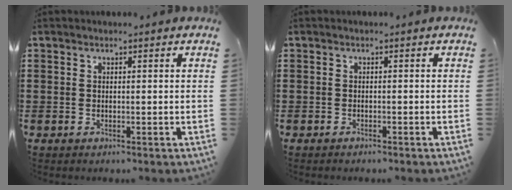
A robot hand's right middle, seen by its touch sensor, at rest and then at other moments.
{"total": 0.6, "force": [-0.6, -0.1, 0.1], "torque": [-0.004, -0.003, -0.011]}